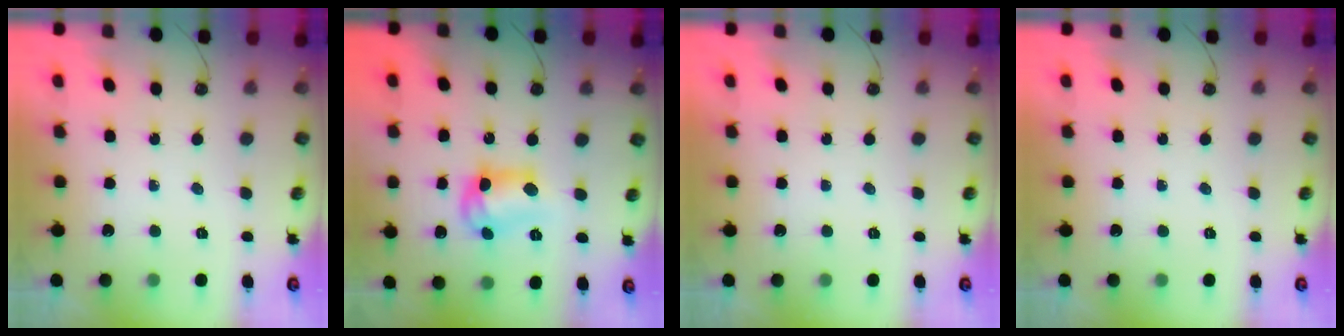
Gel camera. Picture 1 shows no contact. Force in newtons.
{"total": 11.3, "press": 11.3, "slide": 0.5}
{"total": 0.0}
{"total": 0.0}